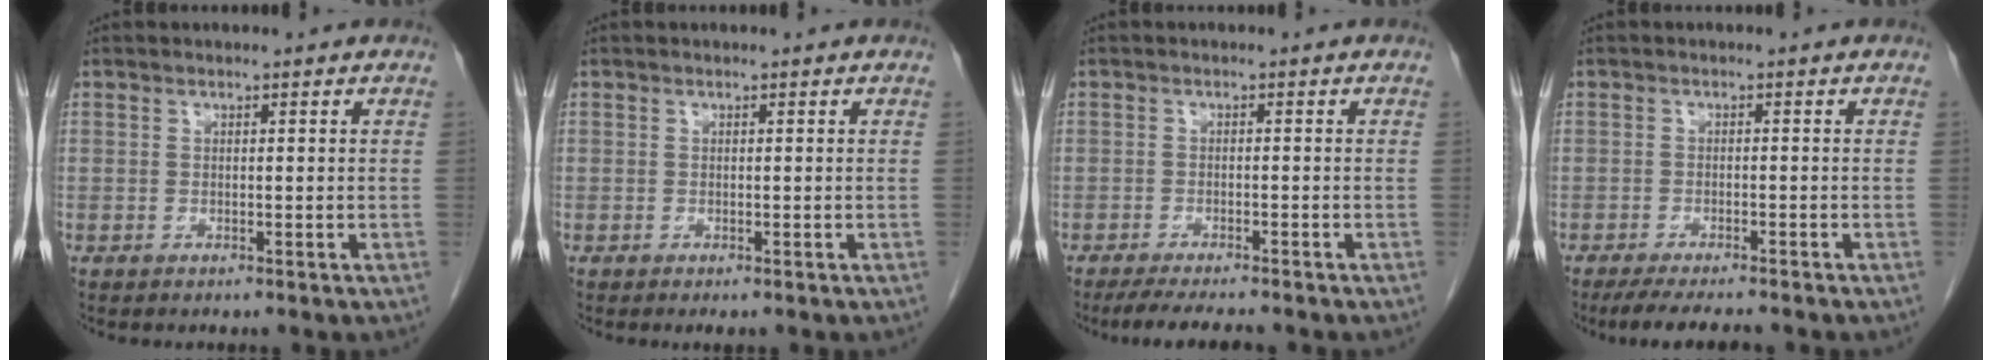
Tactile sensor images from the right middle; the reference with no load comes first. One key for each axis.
{"total": 0.6, "fx": -0.4, "fy": 0.1, "fz": 0.4, "tx": -0.007, "ty": -0.004, "tz": -0.003}
{"total": 6.4, "fx": -5.5, "fy": 0.6, "fz": 3.3, "tx": -0.050, "ty": -0.016, "tz": -0.085}
{"total": 6.9, "fx": -5.9, "fy": 0.7, "fz": 3.5, "tx": -0.053, "ty": -0.016, "tz": -0.091}